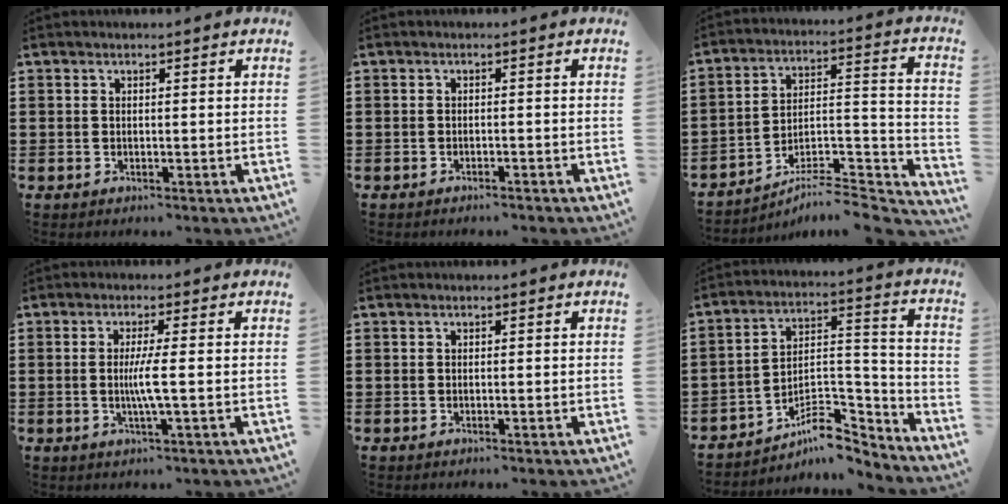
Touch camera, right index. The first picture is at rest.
{"total": 1.0, "force": [-1.0, -0.1, 0.2], "torque": [-0.008, -0.003, -0.019]}
{"total": 5.8, "force": [-5.1, 1.0, 2.6], "torque": [-0.040, -0.010, -0.102]}
{"total": 4.0, "force": [-0.3, -0.3, 3.9], "torque": [-0.078, -0.012, -0.011]}
{"total": 0.0}
{"total": 8.6, "force": [-6.4, 3.6, 4.3], "torque": [-0.065, 0.012, -0.120]}